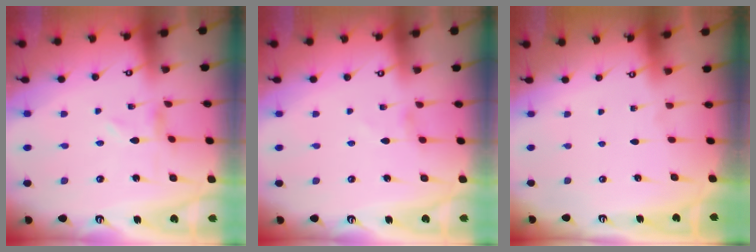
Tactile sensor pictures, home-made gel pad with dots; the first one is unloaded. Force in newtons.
{"total": 0.0}
{"total": 0.0}